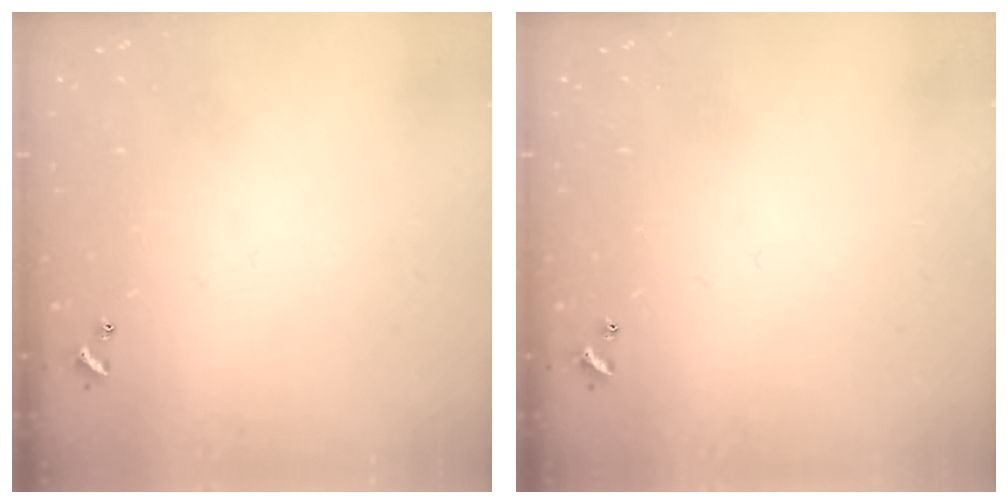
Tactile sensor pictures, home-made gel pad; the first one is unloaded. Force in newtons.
{"total": 0.0}